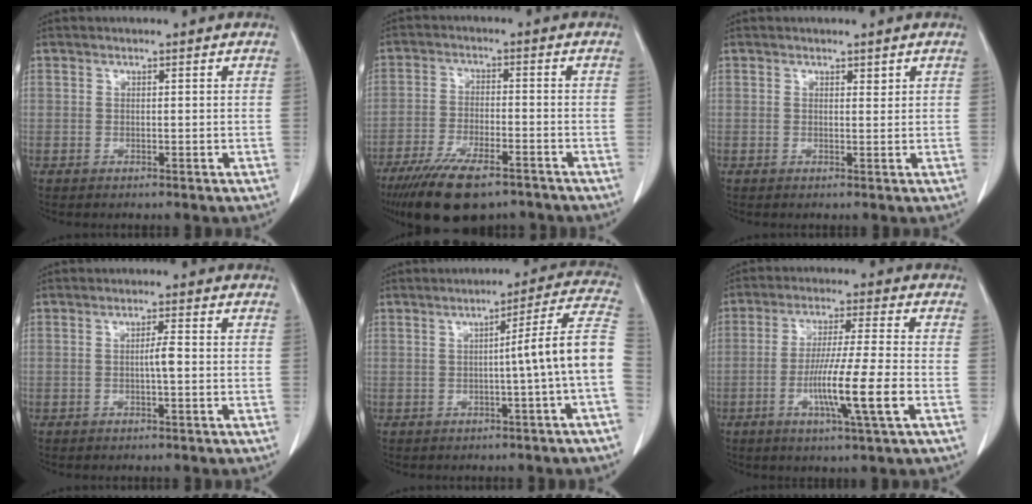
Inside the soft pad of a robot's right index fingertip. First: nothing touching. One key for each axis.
{"total": 12.7, "fx": -9.3, "fy": 3.8, "fz": 7.7, "tx": -0.134, "ty": -0.021, "tz": -0.151}
{"total": 0.8, "fx": 0.6, "fy": 0.4, "fz": 0.3, "tx": -0.009, "ty": -0.006, "tz": 0.008}
{"total": 1.9, "fx": -0.4, "fy": 0.0, "fz": 1.8, "tx": -0.032, "ty": 0.002, "tz": -0.006}
{"total": 9.5, "fx": -1.4, "fy": -1.8, "fz": 9.2, "tx": -0.119, "ty": 0.017, "tz": -0.021}
{"total": 10.4, "fx": -3.3, "fy": -0.8, "fz": 9.8, "tx": -0.182, "ty": -0.016, "tz": -0.062}